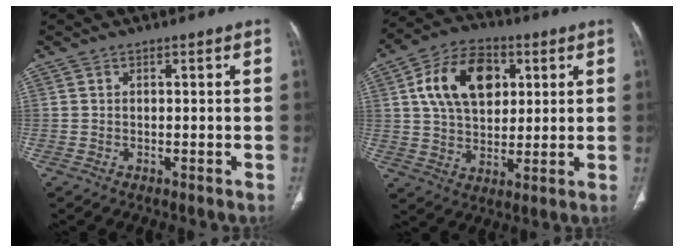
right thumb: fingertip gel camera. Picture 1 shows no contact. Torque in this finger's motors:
{"motor_torque": [0.09, 0.15, 0.26, -0.15, 0.11]}